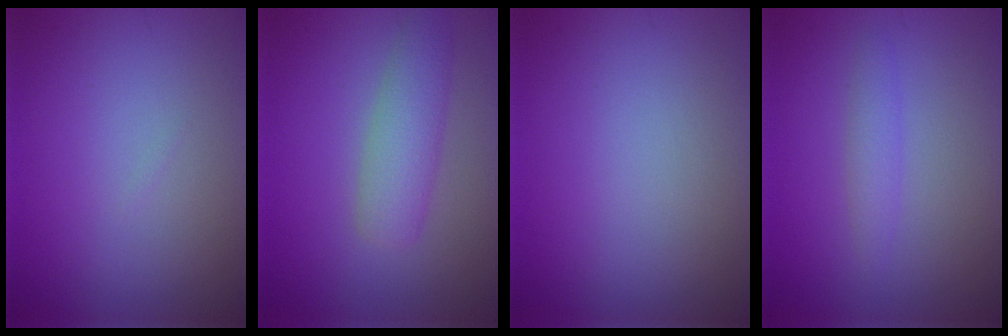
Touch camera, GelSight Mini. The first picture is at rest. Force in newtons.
{"total": 3.5, "press": 3.5, "slide": 0.1}
{"total": 0.0}
{"total": 1.4, "press": 1.4, "slide": 0.1}